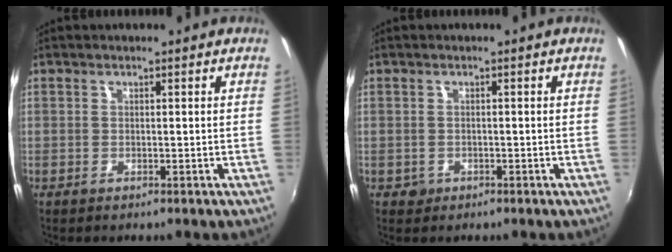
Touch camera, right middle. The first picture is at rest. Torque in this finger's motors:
{"motor_torque": [0.20, -0.18, 0.02, 0.01]}